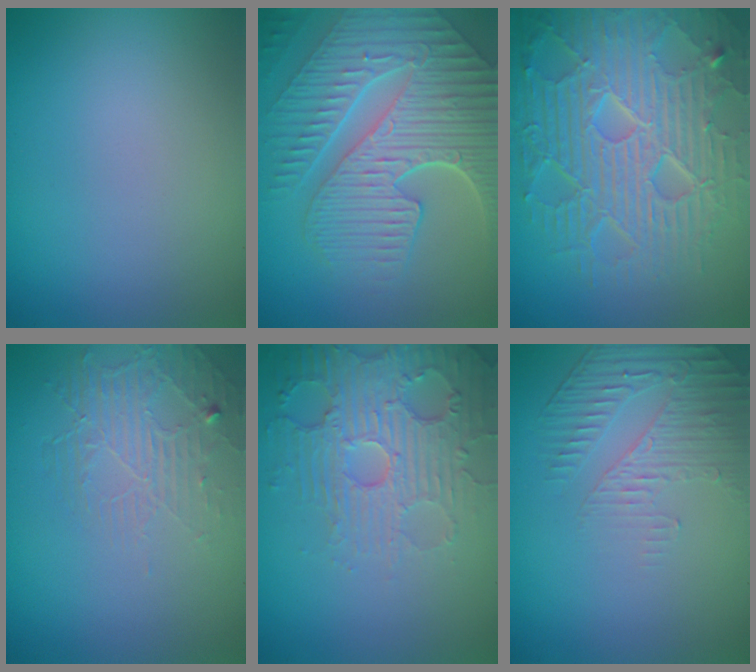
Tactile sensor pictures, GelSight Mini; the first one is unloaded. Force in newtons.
{"total": 9.9, "press": 6.7, "slide": 7.3}
{"total": 10.4, "press": 6.7, "slide": 8.0}
{"total": 2.0, "press": 1.1, "slide": 1.7}
{"total": 5.0, "press": 4.1, "slide": 2.9}
{"total": 1.9, "press": 1.3, "slide": 1.3}